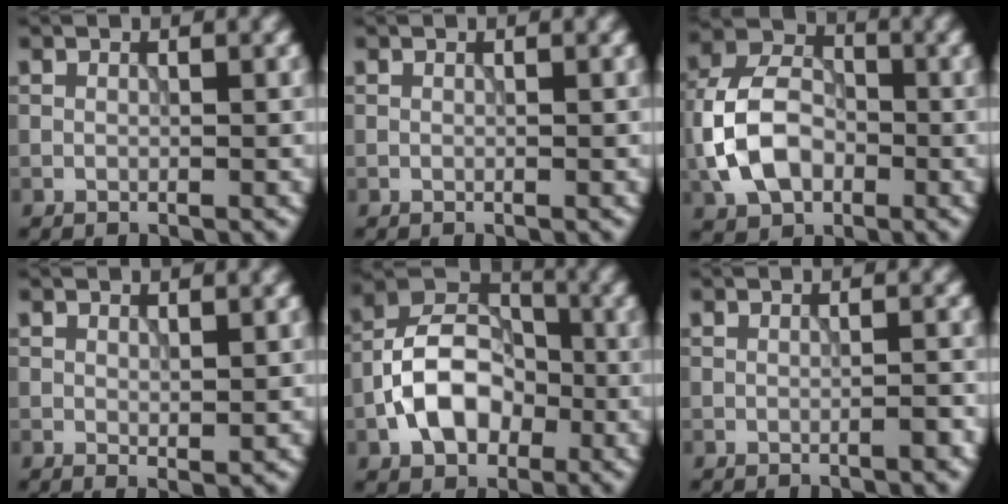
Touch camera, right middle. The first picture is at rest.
{"total": 0.0}
{"total": 7.5, "force": [-1.8, 5.2, 5.0], "torque": [-0.101, 0.012, -0.045]}
{"total": 0.8, "force": [0.3, 0.3, 0.6], "torque": [-0.009, -0.004, 0.007]}
{"total": 7.5, "force": [-2.2, 5.3, 4.8], "torque": [-0.081, 0.012, -0.051]}
{"total": 1.0, "force": [-0.5, 0.1, 0.9], "torque": [-0.012, 0.002, -0.009]}